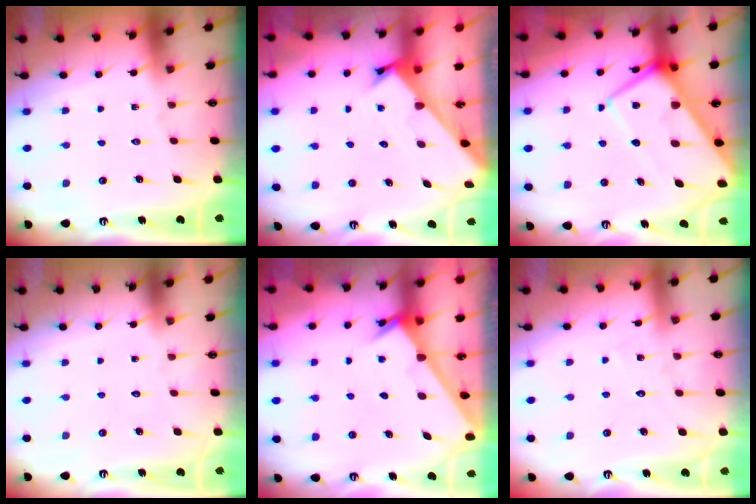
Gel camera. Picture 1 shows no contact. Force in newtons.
{"total": 2.3, "press": 2.3, "slide": 0.2}
{"total": 13.9, "press": 13.9, "slide": 1.3}
{"total": 1.6, "press": 1.6, "slide": 0.0}
{"total": 2.3, "press": 2.3, "slide": 0.2}
{"total": 4.9, "press": 4.9, "slide": 0.3}